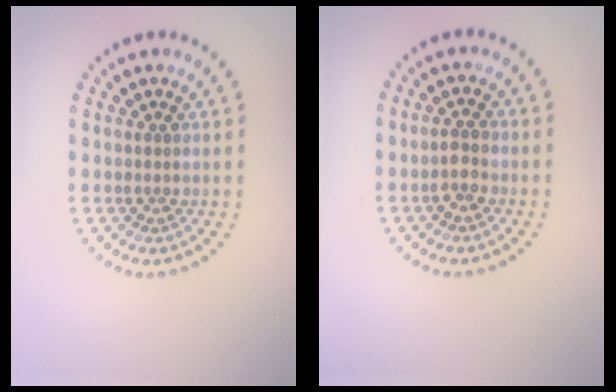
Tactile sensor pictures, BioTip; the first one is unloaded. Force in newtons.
{"total": 1.5, "press": 1.4, "slide": 0.6}